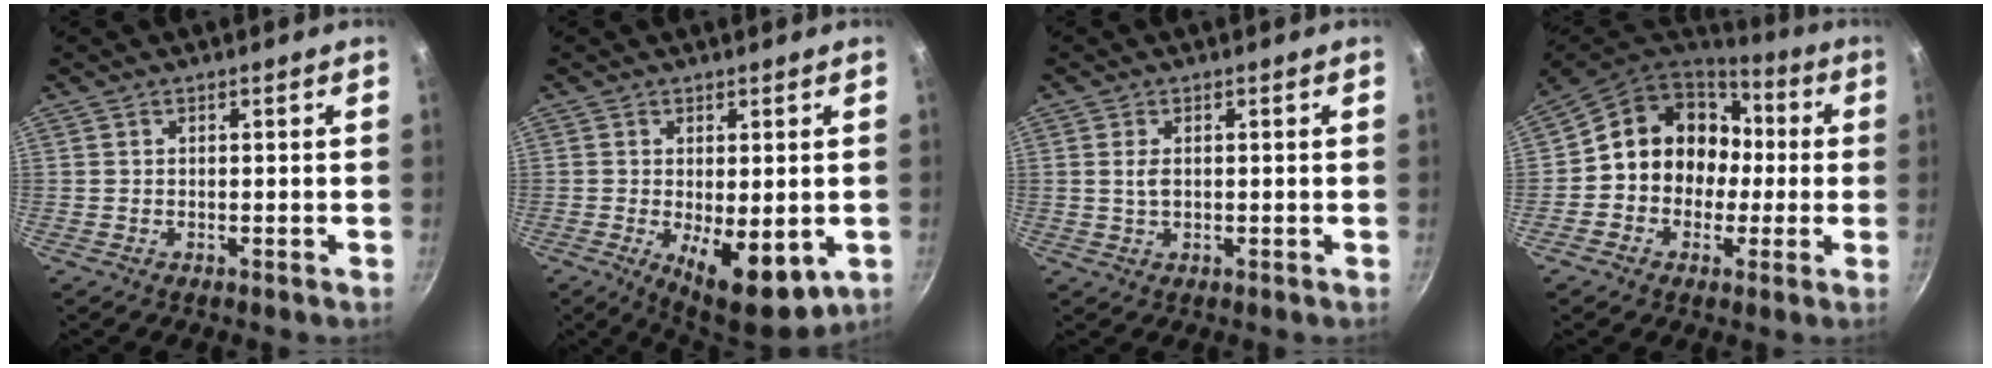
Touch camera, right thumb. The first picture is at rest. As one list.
[{"total": 10.7, "force": [-2.2, 4.5, 9.4], "torque": [-0.118, -0.010, -0.015]}, {"total": 1.4, "force": [0.2, 0.9, 1.2], "torque": [-0.022, 0.001, 0.003]}, {"total": 15.4, "force": [0.4, 13.5, 7.5], "torque": [-0.078, 0.045, -0.005]}]